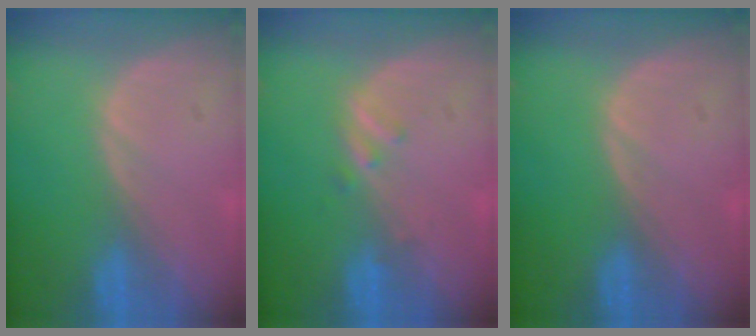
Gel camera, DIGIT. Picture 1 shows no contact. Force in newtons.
{"total": 1.4, "press": 1.4, "slide": 0.2}
{"total": 0.0}